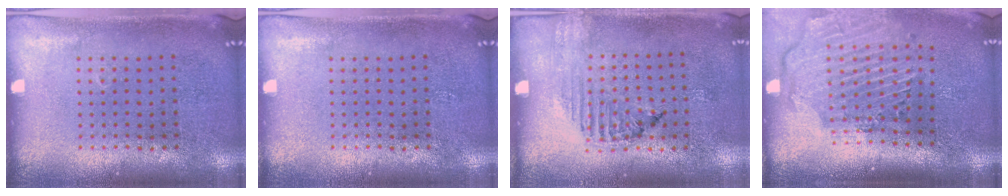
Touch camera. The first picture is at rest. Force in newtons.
{"total": 0.0}
{"total": 1.2, "press": 1.2, "slide": 0.2}
{"total": 2.8, "press": 2.3, "slide": 1.7}